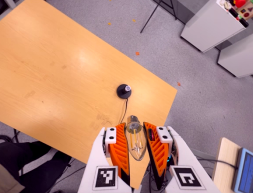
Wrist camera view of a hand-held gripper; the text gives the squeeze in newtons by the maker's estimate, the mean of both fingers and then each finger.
{"total": 21.6, "left": 23.5, "right": 19.7}